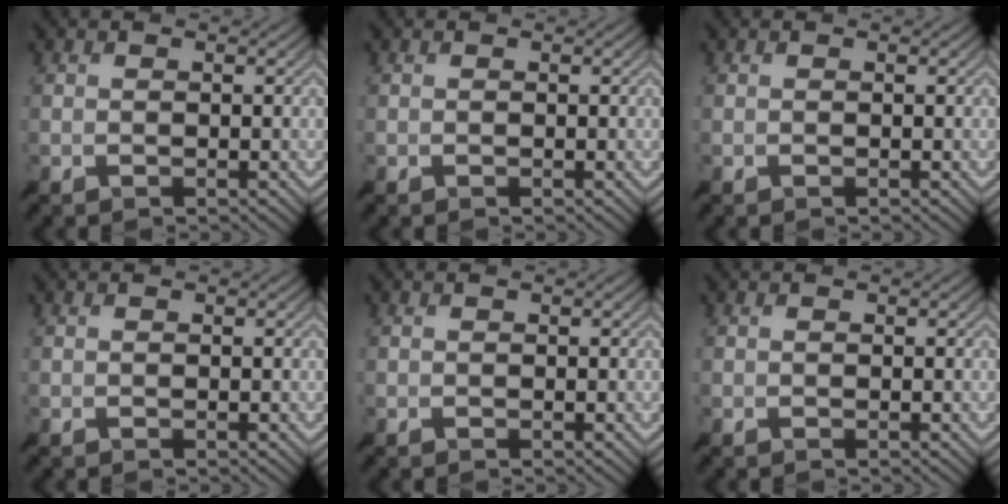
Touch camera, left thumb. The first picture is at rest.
{"total": 0.0}
{"total": 0.0}
{"total": 0.0}
{"total": 0.0}
{"total": 0.0}